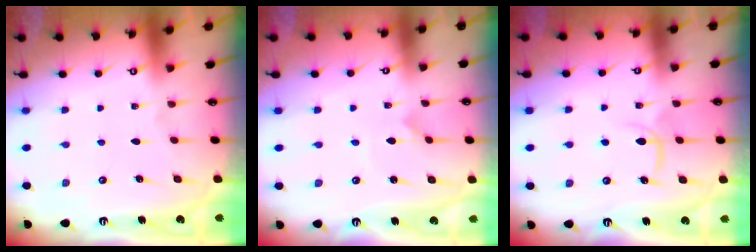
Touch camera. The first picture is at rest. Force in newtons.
{"total": 0.8, "press": 0.8, "slide": 0.1}
{"total": 5.7, "press": 5.7, "slide": 0.8}